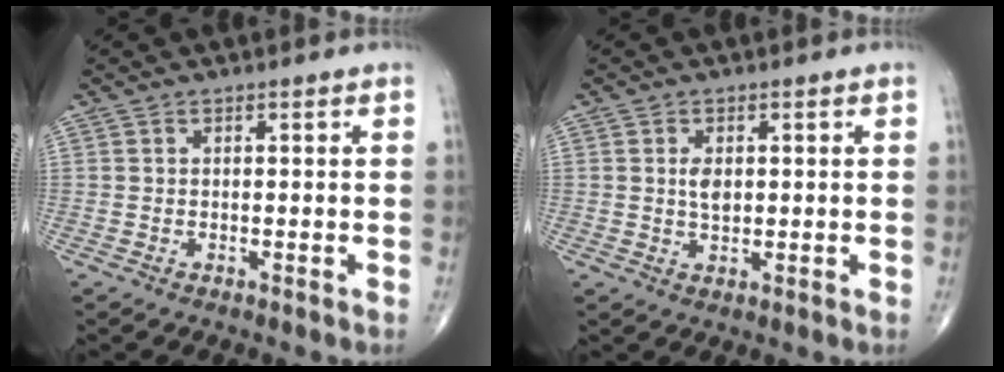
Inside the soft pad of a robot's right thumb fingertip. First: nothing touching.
{"total": 3.1, "force": [0.6, 1.8, 2.4], "torque": [-0.035, -0.005, 0.013]}